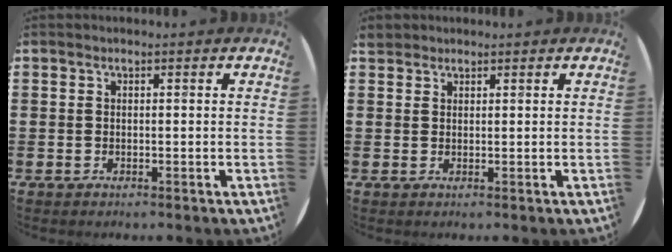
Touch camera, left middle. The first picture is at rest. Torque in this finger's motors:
{"motor_torque": [0.22, -0.21, -0.01, 0.00]}